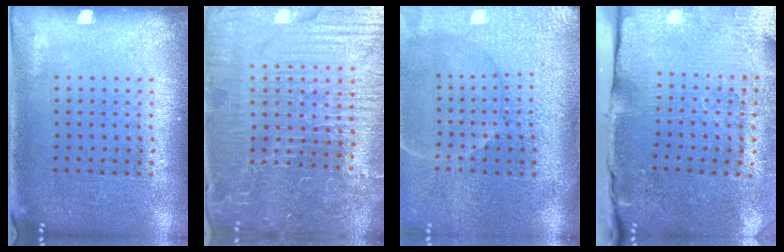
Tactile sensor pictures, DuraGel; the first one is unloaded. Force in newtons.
{"total": 6.3, "press": 5.7, "slide": 2.7}
{"total": 4.5, "press": 3.8, "slide": 2.5}
{"total": 4.8, "press": 3.8, "slide": 2.8}